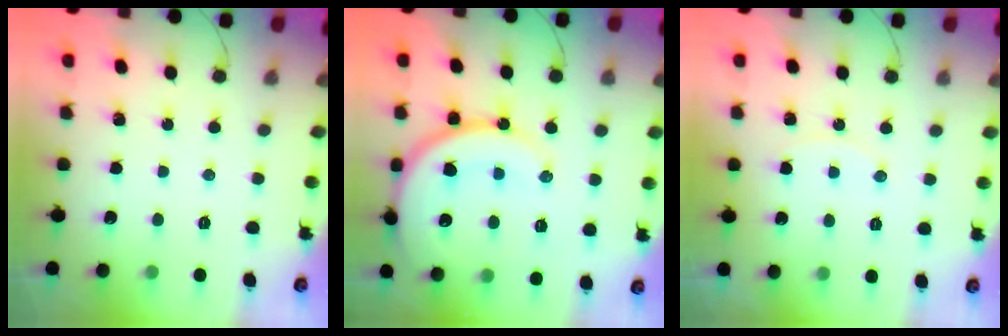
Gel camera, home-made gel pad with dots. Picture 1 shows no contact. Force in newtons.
{"total": 18.8, "press": 18.5, "slide": 3.7}
{"total": 3.6, "press": 3.6, "slide": 0.4}